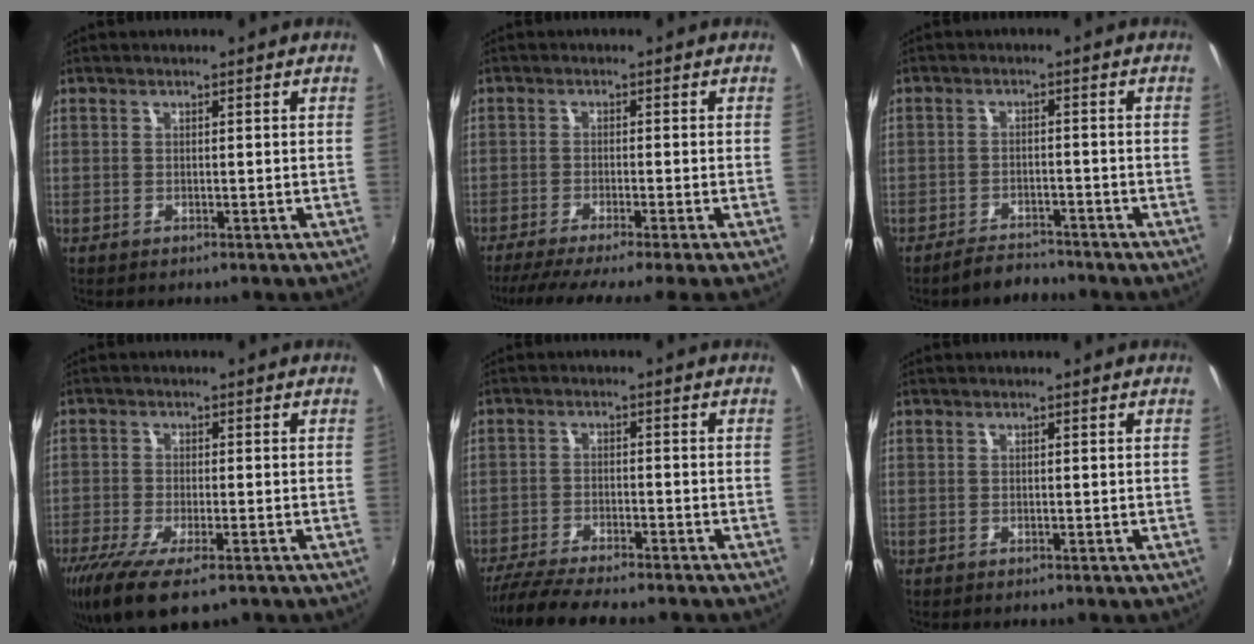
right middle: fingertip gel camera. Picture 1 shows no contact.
{"total": 7.3, "force": [-6.1, -1.8, 3.7], "torque": [-0.078, -0.028, -0.102]}
{"total": 4.2, "force": [-4.0, 1.2, 0.9], "torque": [-0.033, -0.001, -0.064]}
{"total": 11.6, "force": [-7.6, 3.5, 8.1], "torque": [-0.176, -0.044, -0.131]}
{"total": 11.7, "force": [-10.2, 1.4, 5.6], "torque": [-0.129, -0.030, -0.169]}
{"total": 0.0}